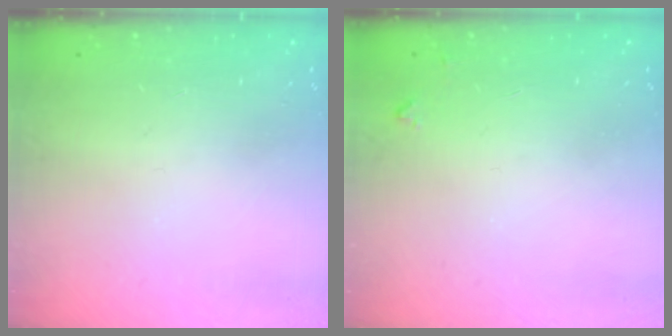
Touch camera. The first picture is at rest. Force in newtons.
{"total": 3.8, "press": 3.7, "slide": 0.4}